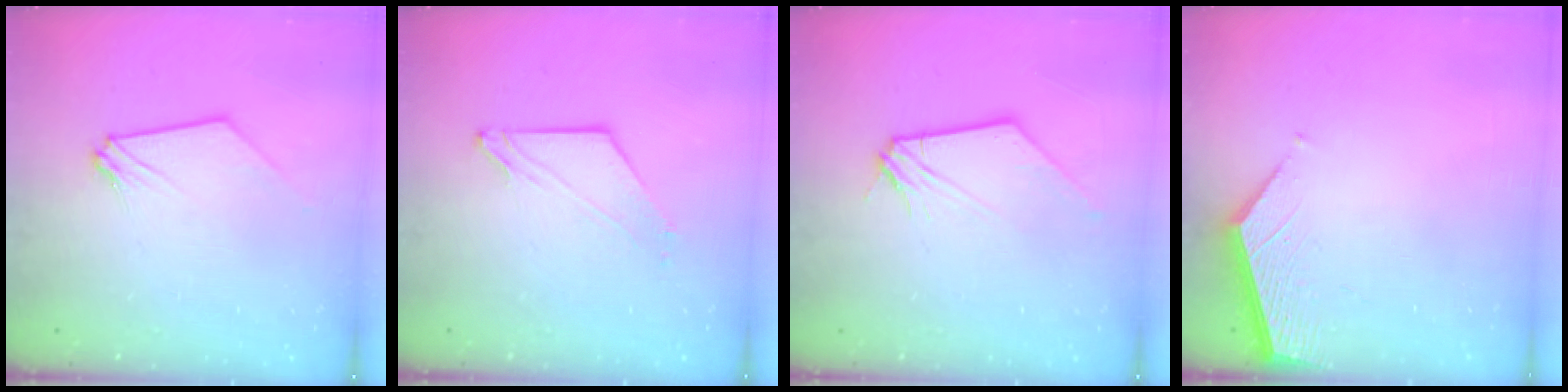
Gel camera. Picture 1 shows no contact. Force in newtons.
{"total": 4.5, "press": 4.5, "slide": 0.5}
{"total": 2.4, "press": 2.3, "slide": 0.4}
{"total": 2.2, "press": 2.2, "slide": 0.2}